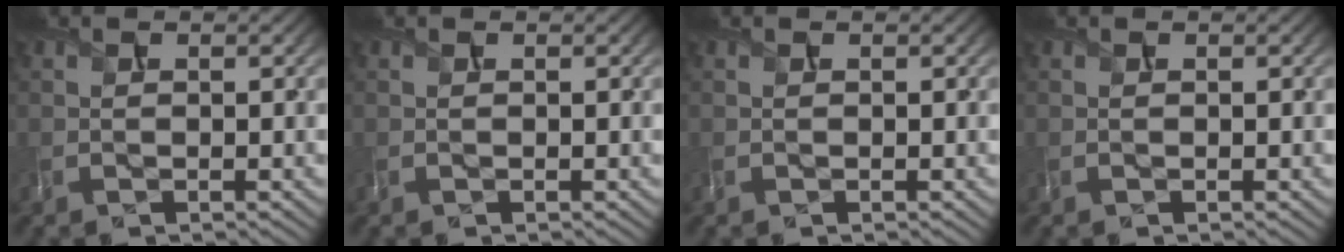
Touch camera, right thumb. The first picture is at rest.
{"total": 0.0}
{"total": 0.0}
{"total": 0.0}